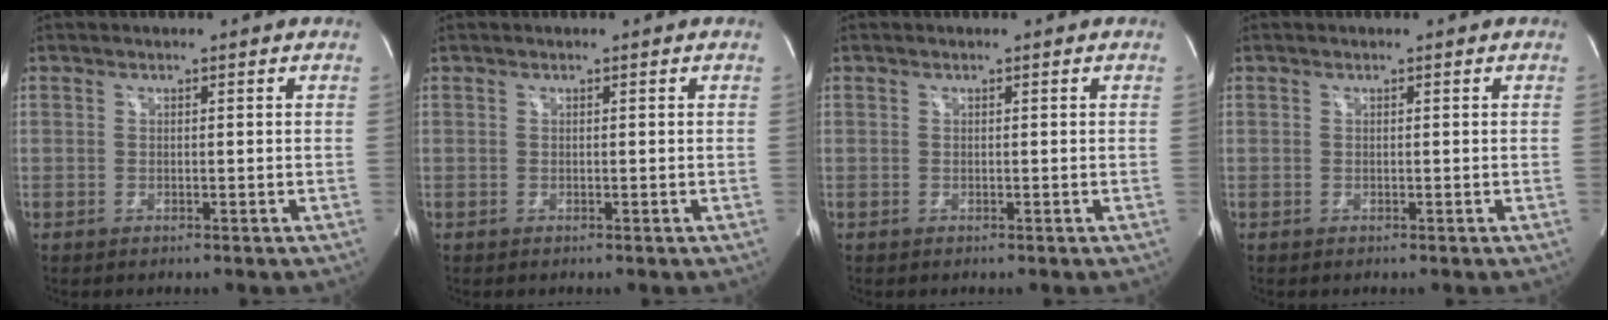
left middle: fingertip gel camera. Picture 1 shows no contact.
{"total": 0.0}
{"total": 0.0}
{"total": 0.0}